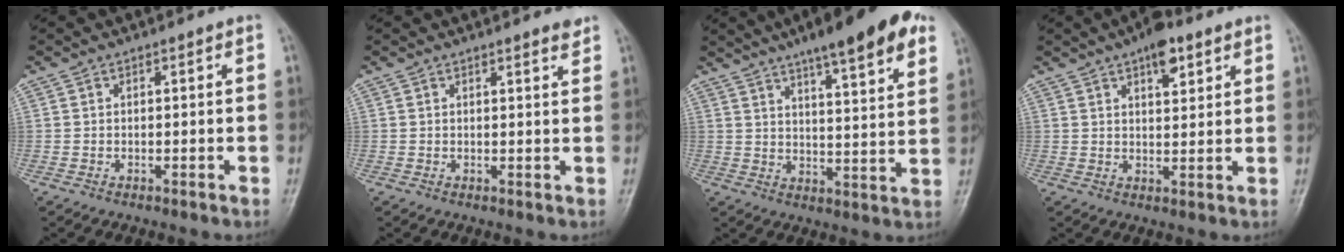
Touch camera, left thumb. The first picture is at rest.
{"total": 2.2, "force": [1.9, 0.4, 0.8], "torque": [-0.007, -0.012, 0.022]}
{"total": 17.5, "force": [11.2, 3.5, 12.9], "torque": [-0.163, -0.032, 0.155]}
{"total": 6.8, "force": [3.9, 2.9, 4.7], "torque": [-0.050, -0.016, 0.054]}